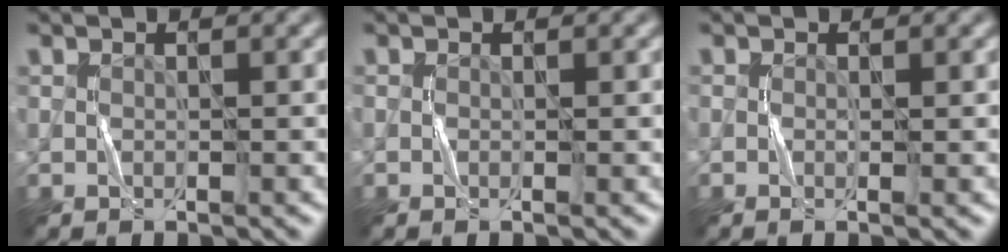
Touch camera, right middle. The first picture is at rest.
{"total": 0.0}
{"total": 0.5, "force": [0.0, 0.0, 0.5], "torque": [-0.008, -0.001, -0.002]}